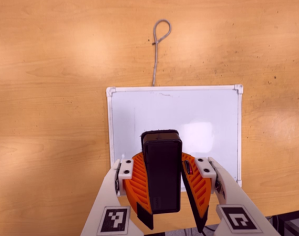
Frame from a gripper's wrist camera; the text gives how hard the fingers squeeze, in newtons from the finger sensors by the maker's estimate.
{"total": 9.9, "left": 10.4, "right": 9.3}